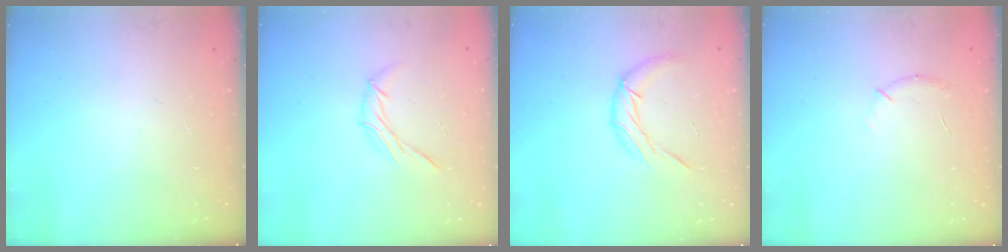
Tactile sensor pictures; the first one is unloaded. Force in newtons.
{"total": 6.6, "press": 6.6, "slide": 0.2}
{"total": 10.6, "press": 10.5, "slide": 1.3}
{"total": 6.6, "press": 6.3, "slide": 1.7}